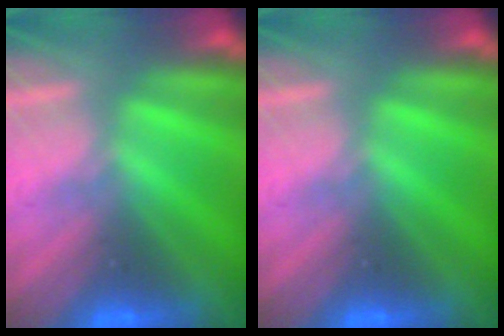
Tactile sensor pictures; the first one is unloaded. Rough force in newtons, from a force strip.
{"total": 0.0}